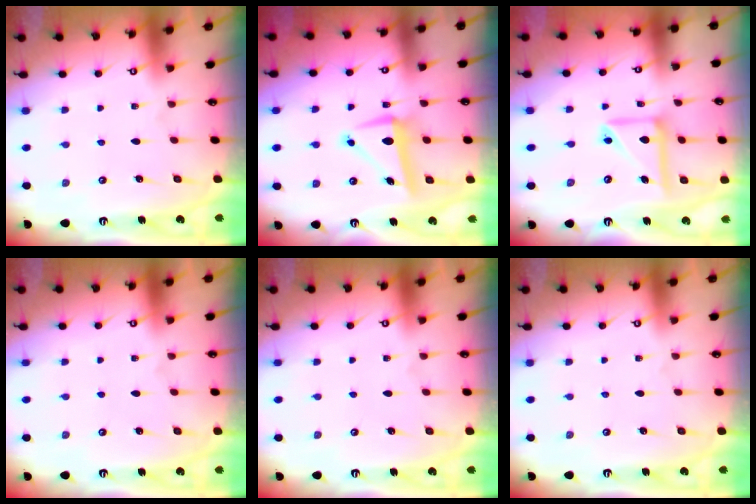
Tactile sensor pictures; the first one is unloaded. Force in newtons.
{"total": 8.5, "press": 8.2, "slide": 2.2}
{"total": 13.7, "press": 13.6, "slide": 1.7}
{"total": 0.0}
{"total": 0.0}
{"total": 0.0}